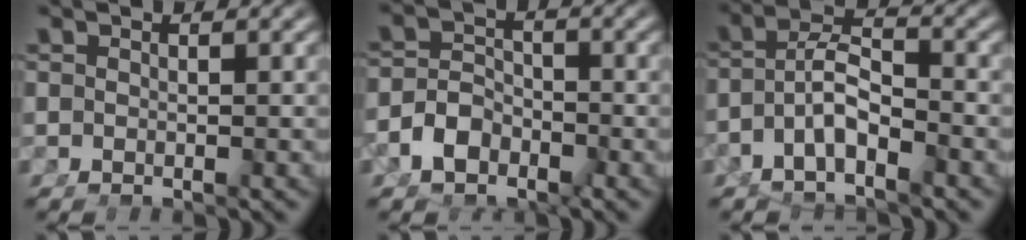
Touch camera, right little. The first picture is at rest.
{"total": 4.1, "force": [-2.3, 2.9, 1.7], "torque": [-0.024, -0.008, -0.038]}
{"total": 5.4, "force": [-2.4, 3.0, 3.7], "torque": [-0.060, -0.011, -0.042]}